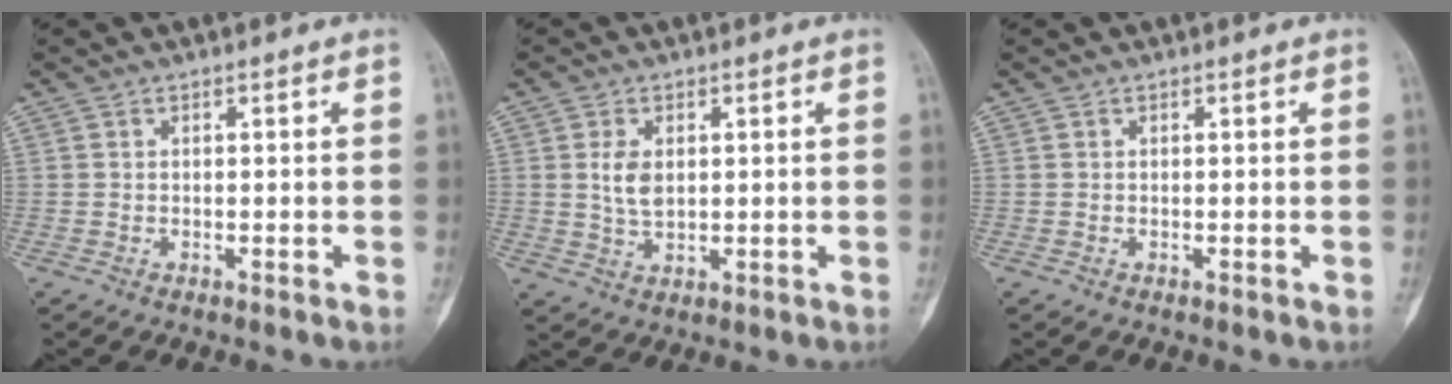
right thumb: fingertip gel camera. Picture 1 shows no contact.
{"total": 4.7, "force": [0.9, 2.9, 3.6], "torque": [-0.064, -0.007, 0.023]}
{"total": 0.0}